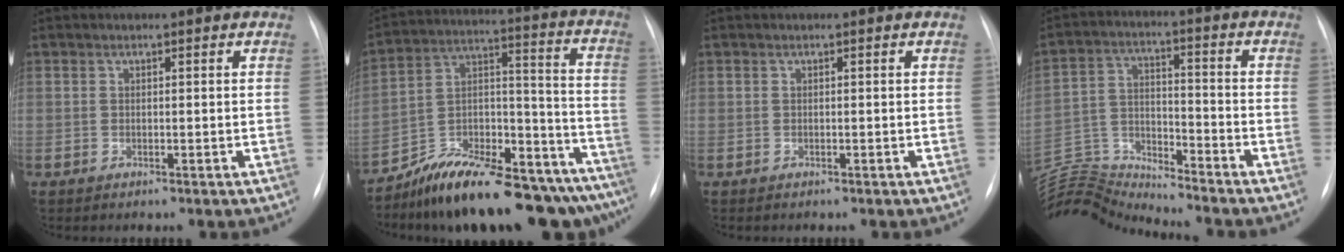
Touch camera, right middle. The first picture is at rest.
{"total": 23.3, "force": [-19.7, 5.6, 11.2], "torque": [-0.119, 0.037, -0.301]}
{"total": 0.0}
{"total": 13.4, "force": [-13.3, -1.2, 0.3], "torque": [-0.011, 0.035, -0.249]}